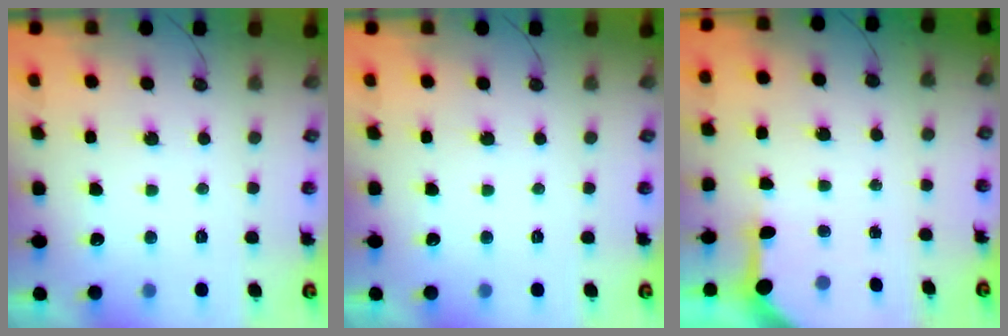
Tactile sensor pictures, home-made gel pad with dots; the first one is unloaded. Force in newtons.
{"total": 0.0}
{"total": 3.3, "press": 3.3, "slide": 0.4}